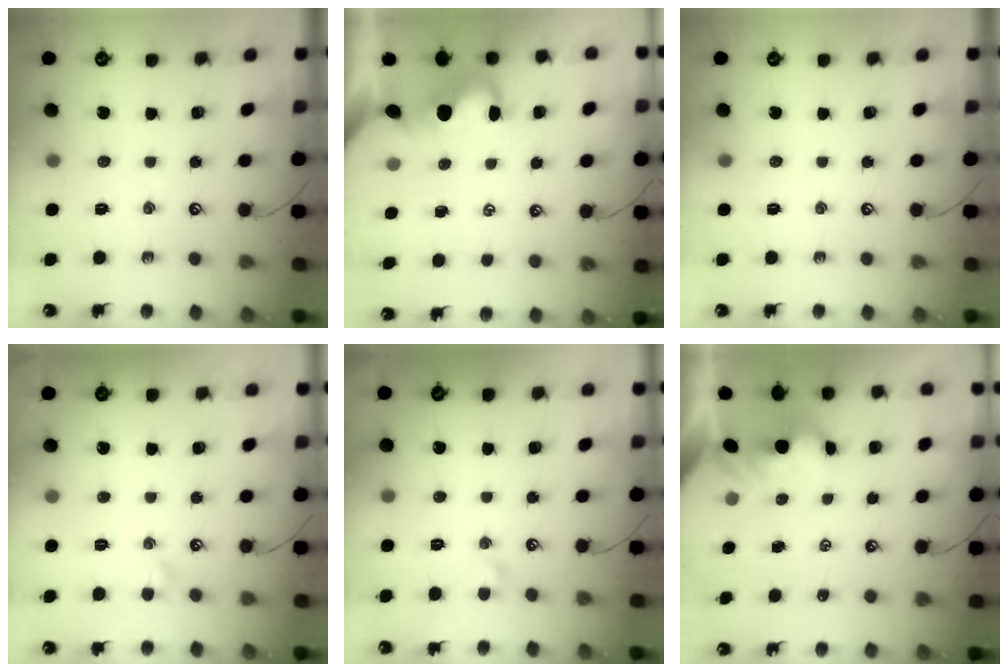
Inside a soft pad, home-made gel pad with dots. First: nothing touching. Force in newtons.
{"total": 1.2, "press": 1.0, "slide": 0.7}
{"total": 0.0}
{"total": 1.0, "press": 1.0, "slide": 0.1}
{"total": 1.6, "press": 1.5, "slide": 0.6}
{"total": 1.8, "press": 1.8, "slide": 0.2}